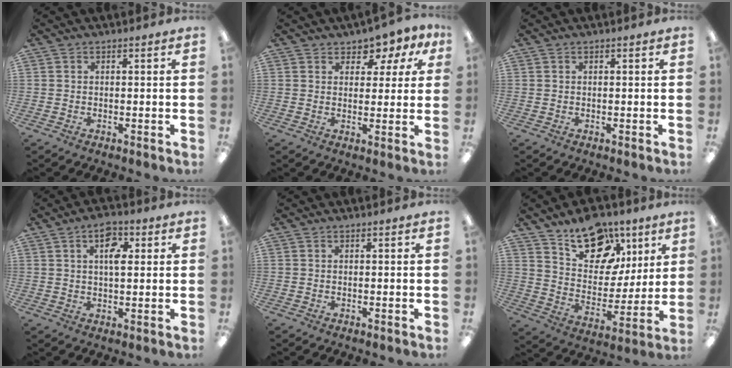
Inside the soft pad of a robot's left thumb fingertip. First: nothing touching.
{"total": 4.8, "force": [3.2, 3.3, 1.4], "torque": [-0.016, -0.016, 0.054]}
{"total": 0.0}
{"total": 6.5, "force": [2.8, 3.1, 4.9], "torque": [-0.072, -0.004, 0.041]}
{"total": 0.0}
{"total": 17.8, "force": [10.8, 11.2, 8.6], "torque": [-0.125, -0.056, 0.196]}